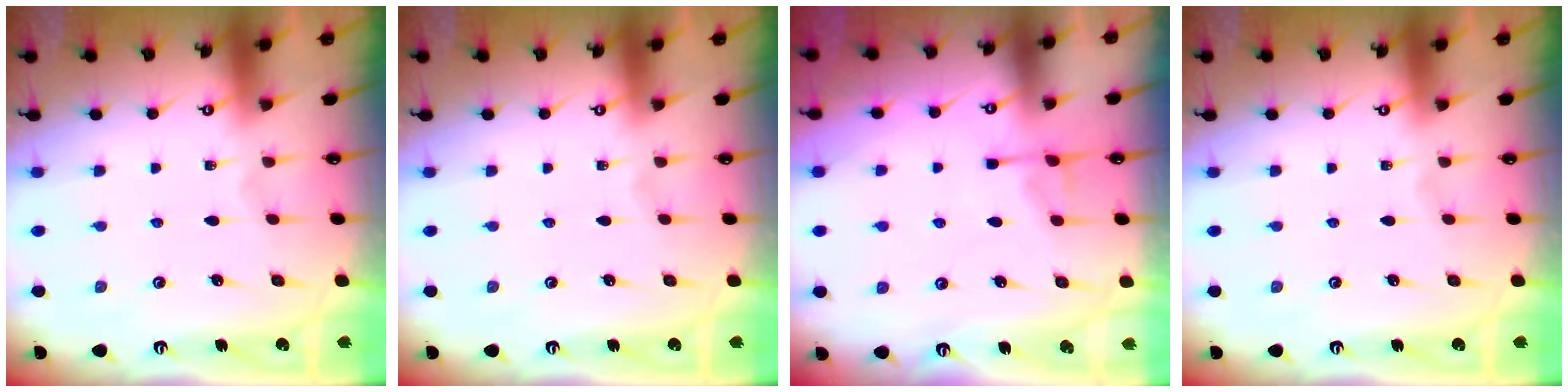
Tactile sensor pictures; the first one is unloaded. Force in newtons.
{"total": 0.0}
{"total": 4.5, "press": 4.4, "slide": 0.7}
{"total": 0.0}